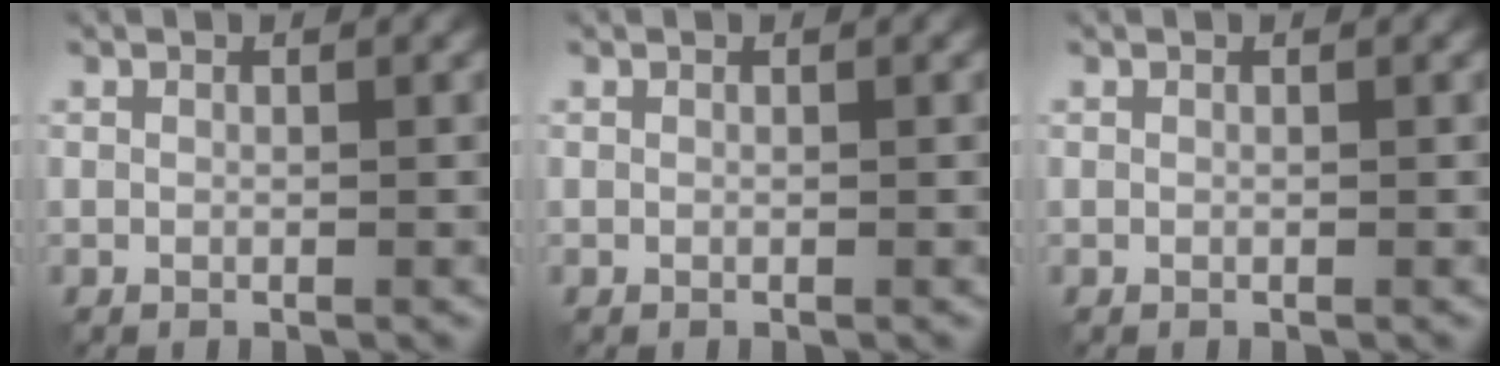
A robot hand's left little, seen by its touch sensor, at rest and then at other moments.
{"total": 0.0}
{"total": 0.0}